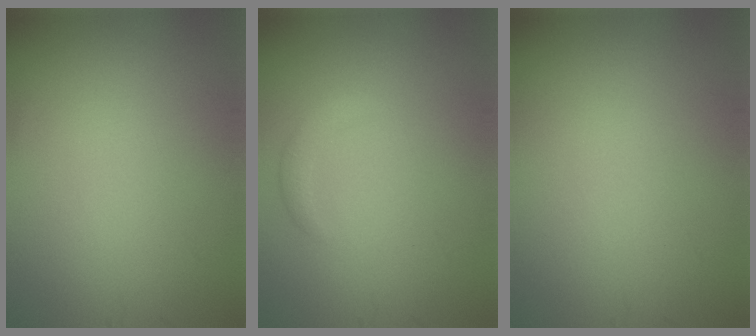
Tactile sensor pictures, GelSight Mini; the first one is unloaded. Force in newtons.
{"total": 1.2, "press": 1.2, "slide": 0.1}
{"total": 0.0}